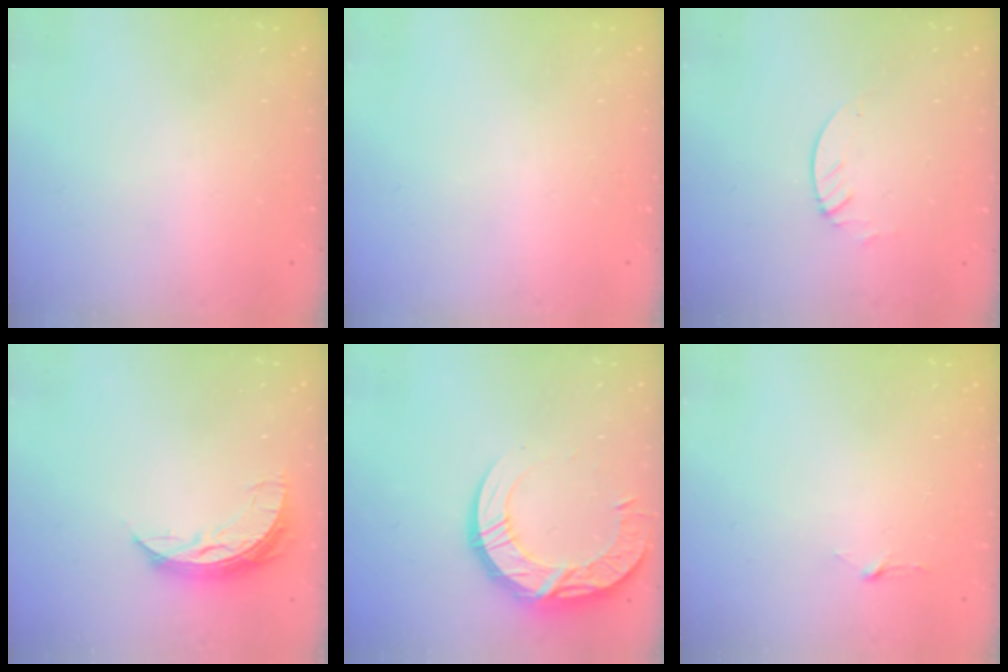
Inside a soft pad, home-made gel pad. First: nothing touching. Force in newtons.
{"total": 0.0}
{"total": 2.1, "press": 2.1, "slide": 0.2}
{"total": 7.7, "press": 7.6, "slide": 0.6}
{"total": 19.5, "press": 19.4, "slide": 1.5}
{"total": 2.9, "press": 2.9, "slide": 0.3}